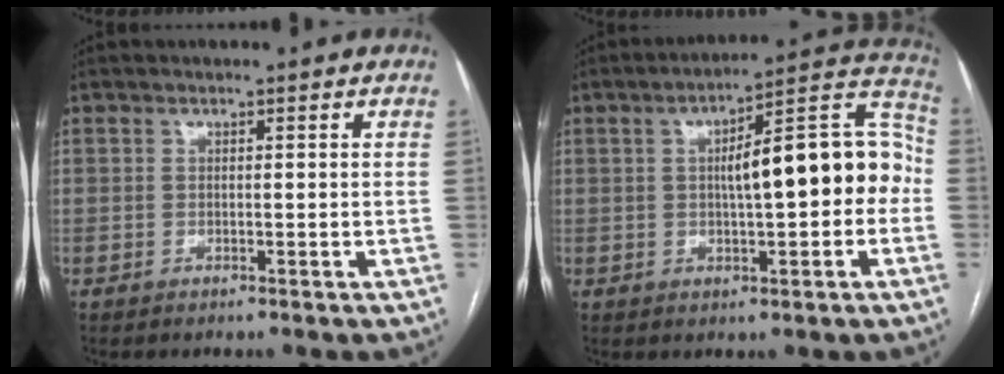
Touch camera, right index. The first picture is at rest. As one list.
[{"total": 14.6, "force": [0.0, 3.7, 14.2], "torque": [-0.193, 0.050, 0.002]}]